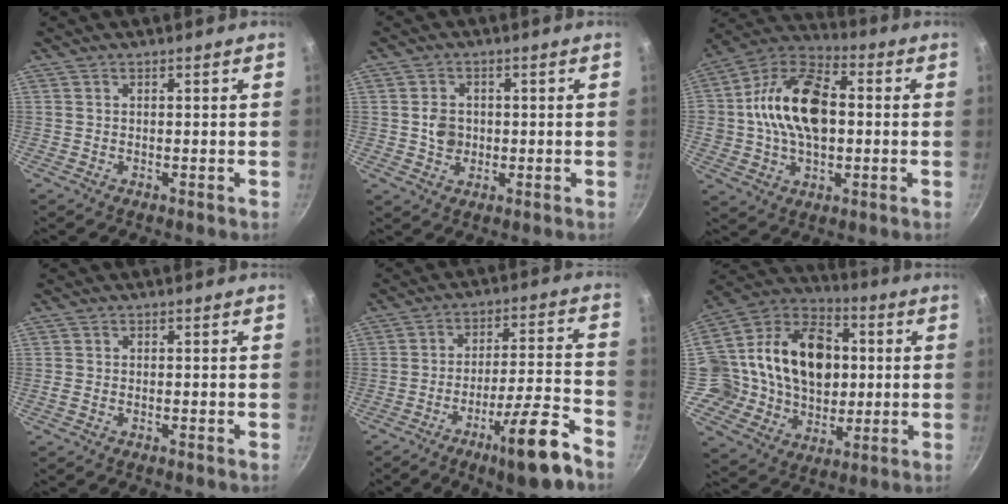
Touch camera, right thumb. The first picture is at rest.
{"total": 4.2, "force": [-0.1, 3.5, 2.2], "torque": [-0.023, 0.004, -0.003]}
{"total": 18.2, "force": [1.0, 11.7, 13.9], "torque": [-0.234, 0.027, 0.003]}
{"total": 0.9, "force": [-0.6, 0.4, 0.6], "torque": [-0.021, 0.004, -0.014]}
{"total": 13.8, "force": [-8.5, 1.9, 10.7], "torque": [-0.158, 0.053, -0.128]}
{"total": 24.8, "force": [2.9, 19.2, 15.5], "torque": [-0.251, 0.031, 0.045]}